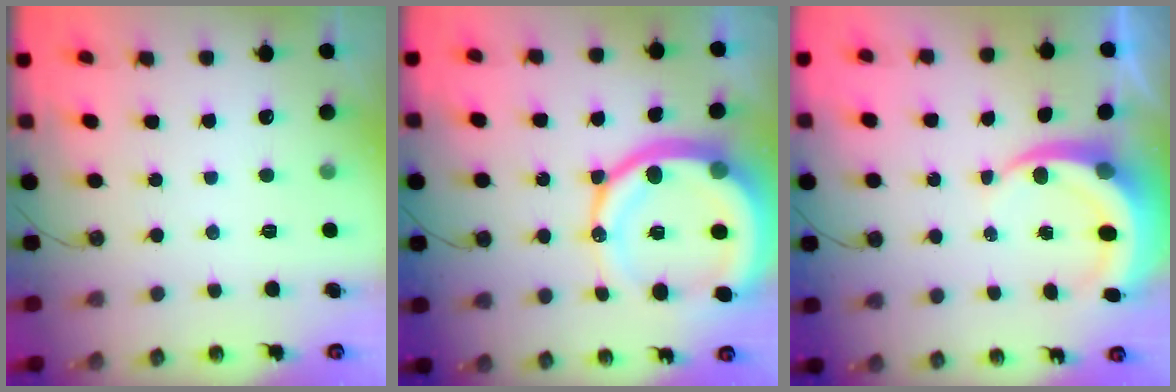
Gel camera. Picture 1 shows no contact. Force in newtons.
{"total": 22.5, "press": 22.4, "slide": 2.6}
{"total": 7.3, "press": 7.3, "slide": 0.9}